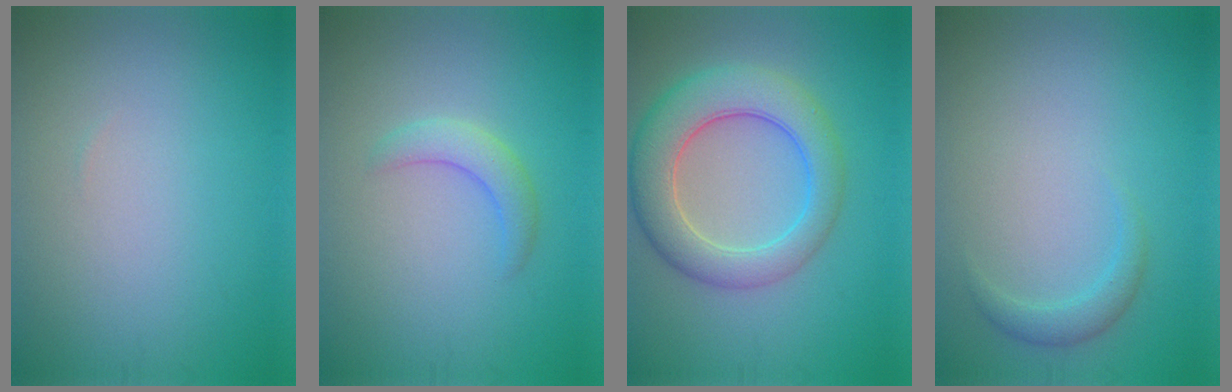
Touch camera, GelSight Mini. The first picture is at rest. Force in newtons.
{"total": 2.3, "press": 2.3, "slide": 0.2}
{"total": 7.0, "press": 7.0, "slide": 0.3}
{"total": 1.5, "press": 1.5, "slide": 0.1}